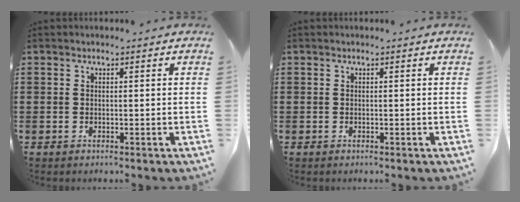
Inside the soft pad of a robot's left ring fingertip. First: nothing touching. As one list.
[{"total": 0.0}]